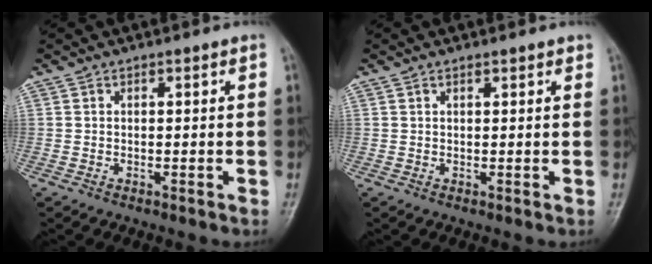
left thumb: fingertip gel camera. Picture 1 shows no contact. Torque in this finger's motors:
{"motor_torque": [-0.13, -0.01, -0.01, 0.10, -0.03]}